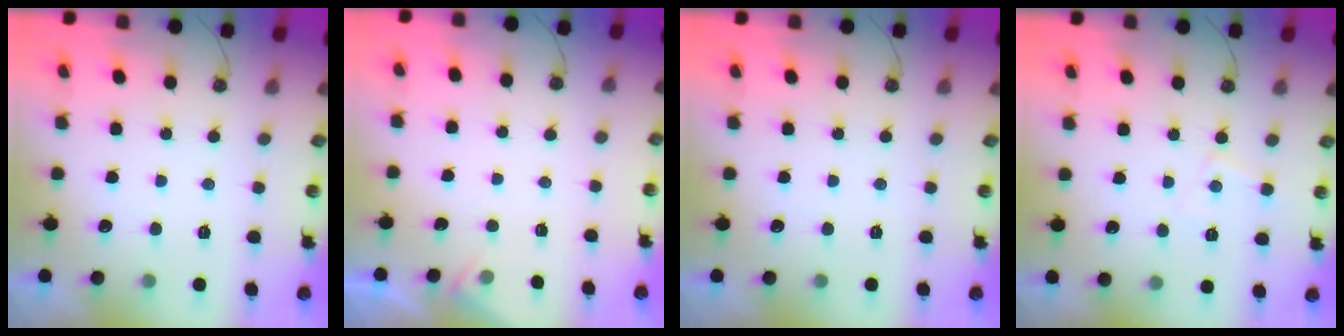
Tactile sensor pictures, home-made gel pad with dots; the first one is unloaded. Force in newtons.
{"total": 2.2, "press": 2.1, "slide": 0.4}
{"total": 0.0}
{"total": 5.4, "press": 5.4, "slide": 0.8}